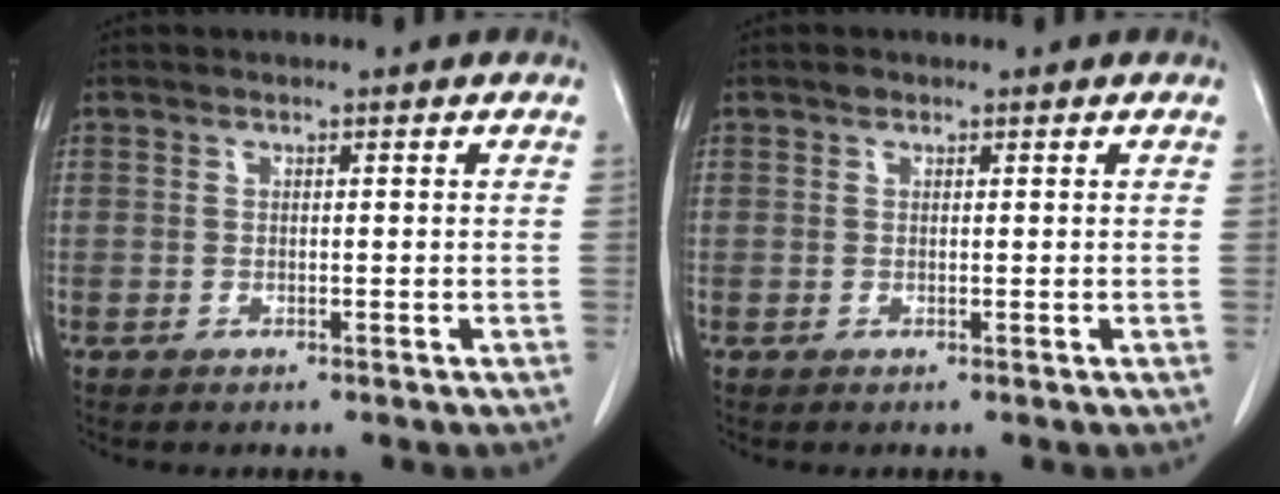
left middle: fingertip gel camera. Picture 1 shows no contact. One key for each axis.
{"total": 0.5, "fx": 0.4, "fy": 0.3, "fz": 0.2, "tx": -0.005, "ty": 0.001, "tz": 0.006}